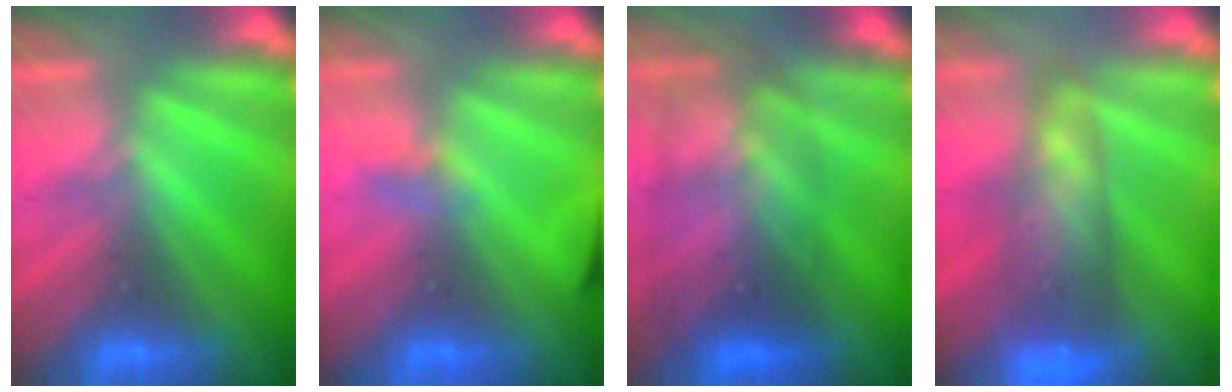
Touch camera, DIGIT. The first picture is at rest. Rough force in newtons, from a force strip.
{"total": 3.1}
{"total": 2.8}
{"total": 7.3}